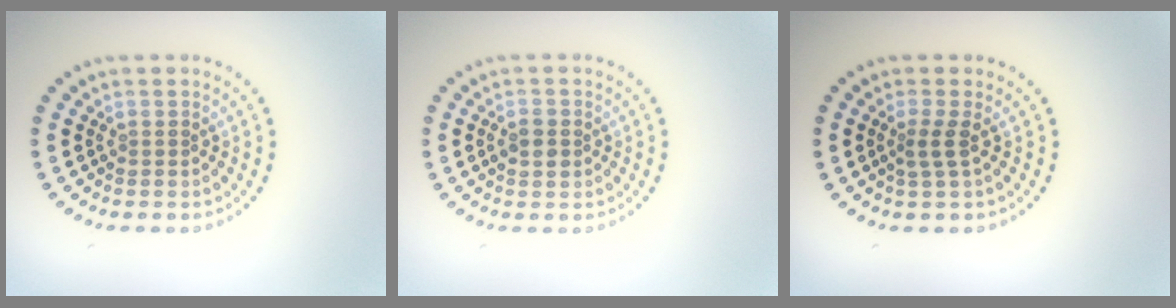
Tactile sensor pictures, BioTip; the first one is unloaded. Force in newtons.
{"total": 2.1, "press": 2.1, "slide": 0.1}
{"total": 1.7, "press": 1.1, "slide": 1.2}